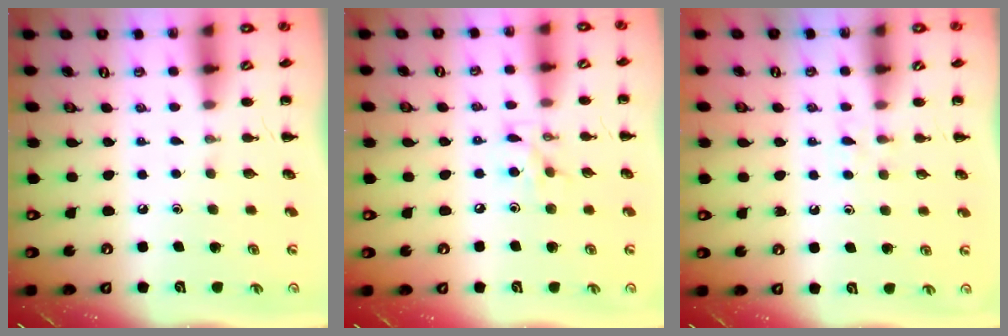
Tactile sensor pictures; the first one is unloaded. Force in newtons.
{"total": 5.9, "press": 5.8, "slide": 1.0}
{"total": 3.0, "press": 2.7, "slide": 1.2}